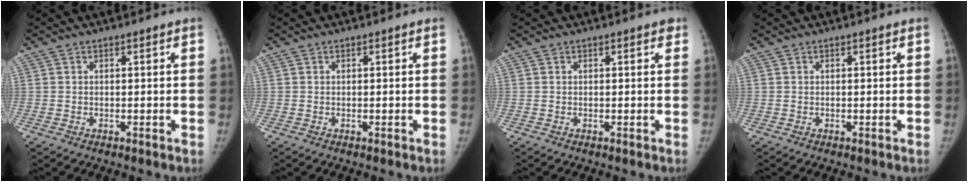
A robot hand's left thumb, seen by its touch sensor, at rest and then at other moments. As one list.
[{"total": 0.0}, {"total": 0.7, "force": [0.4, 0.4, 0.4], "torque": [0.000, -0.001, 0.001]}, {"total": 0.0}]